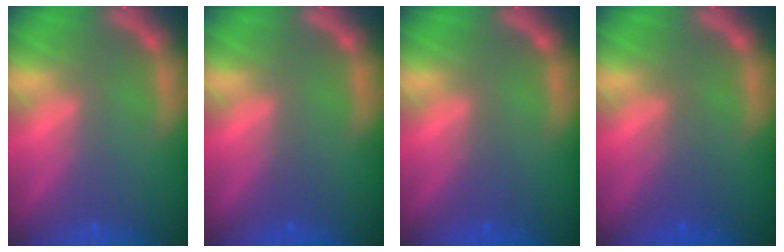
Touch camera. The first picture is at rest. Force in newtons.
{"total": 1.0}
{"total": 1.5}
{"total": 2.5}